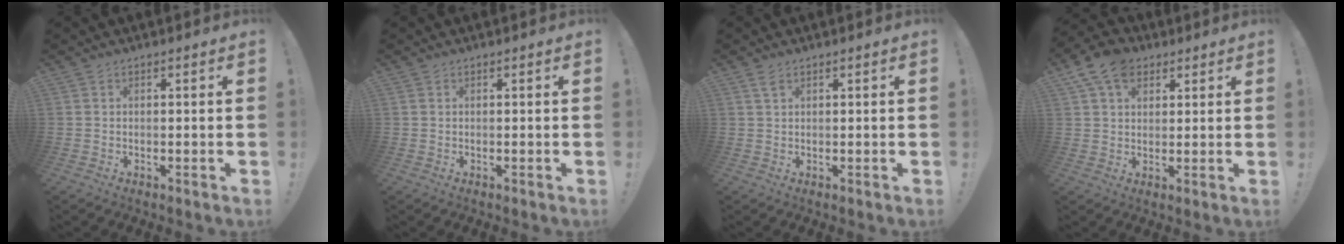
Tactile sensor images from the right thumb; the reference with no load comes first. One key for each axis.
{"total": 0.0}
{"total": 2.2, "fx": 1.4, "fy": 0.9, "fz": 1.5, "tx": -0.023, "ty": -0.003, "tz": 0.024}
{"total": 10.6, "fx": 5.3, "fy": 7.3, "fz": 5.5, "tx": -0.094, "ty": -0.011, "tz": 0.103}